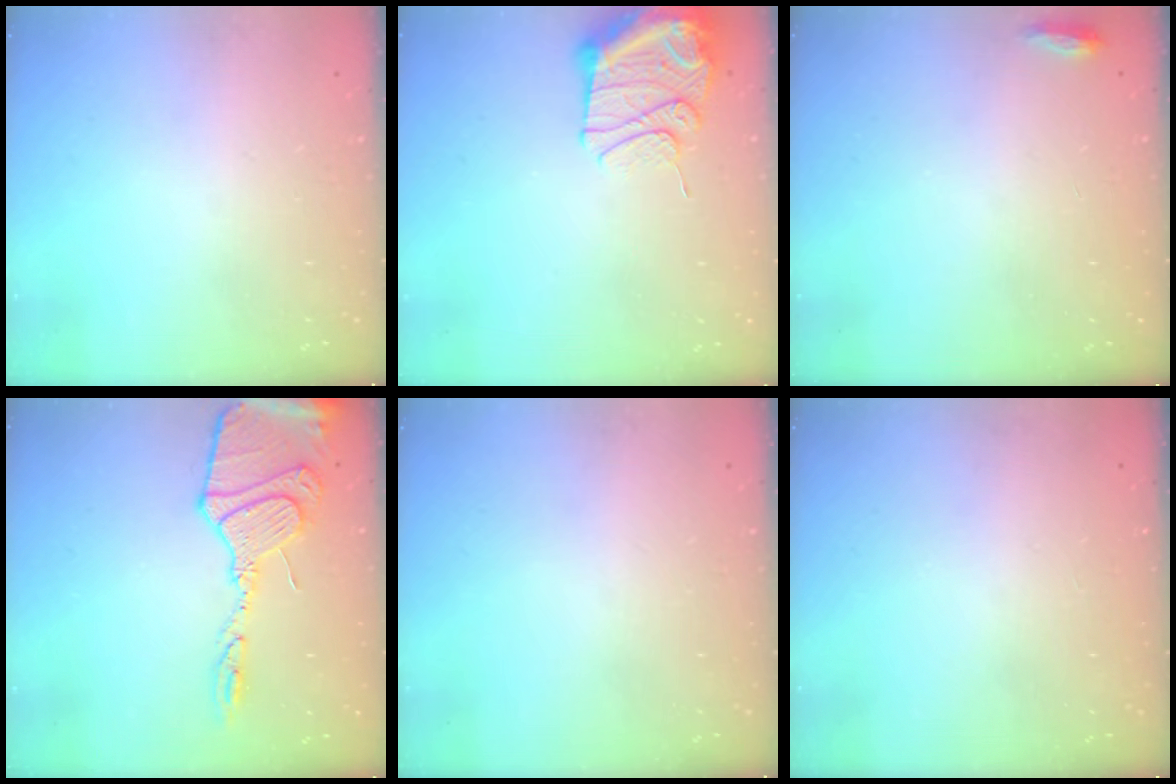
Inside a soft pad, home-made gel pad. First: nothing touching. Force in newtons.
{"total": 12.9, "press": 12.6, "slide": 2.9}
{"total": 3.3, "press": 3.2, "slide": 1.1}
{"total": 16.8, "press": 16.7, "slide": 1.5}
{"total": 0.0}
{"total": 0.0}